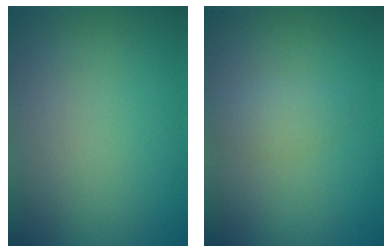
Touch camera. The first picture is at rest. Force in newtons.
{"total": 1.6, "press": 1.6, "slide": 0.1}